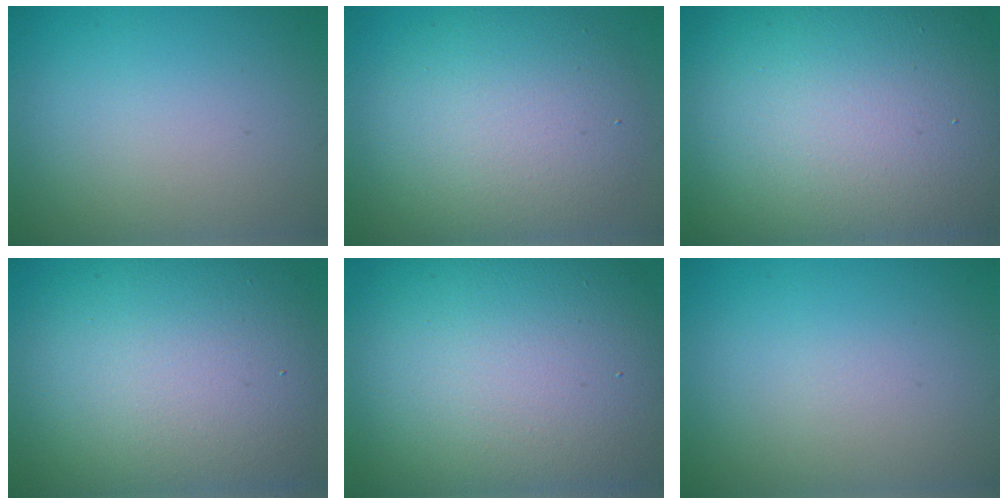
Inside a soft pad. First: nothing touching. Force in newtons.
{"total": 7.5, "press": 7.4, "slide": 0.9}
{"total": 18.9, "press": 18.9, "slide": 1.2}
{"total": 12.4, "press": 12.3, "slide": 1.4}
{"total": 15.6, "press": 15.6, "slide": 0.6}
{"total": 0.0}